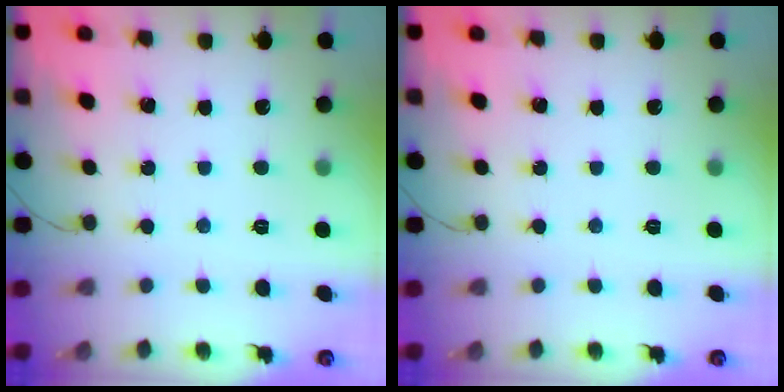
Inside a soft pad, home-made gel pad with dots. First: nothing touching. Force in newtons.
{"total": 0.0}